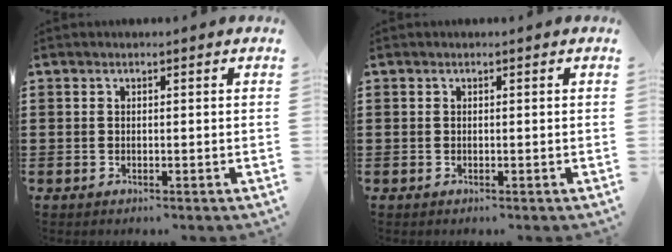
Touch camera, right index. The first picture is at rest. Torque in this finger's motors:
{"motor_torque": [-0.51, 1.63, 0.00, 0.00]}